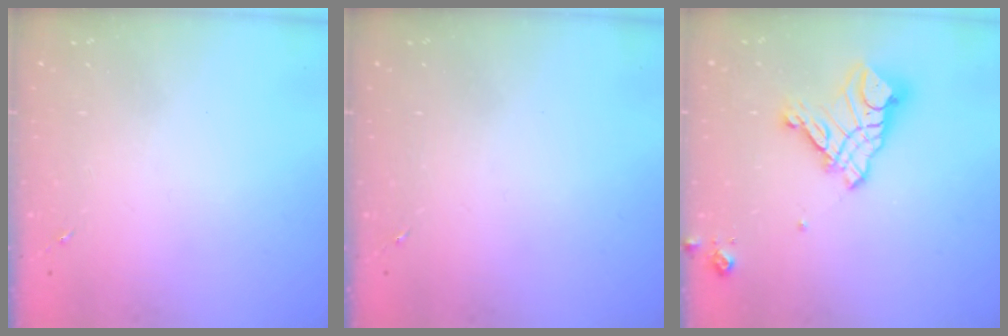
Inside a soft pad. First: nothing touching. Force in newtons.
{"total": 0.0}
{"total": 14.4, "press": 14.3, "slide": 1.5}